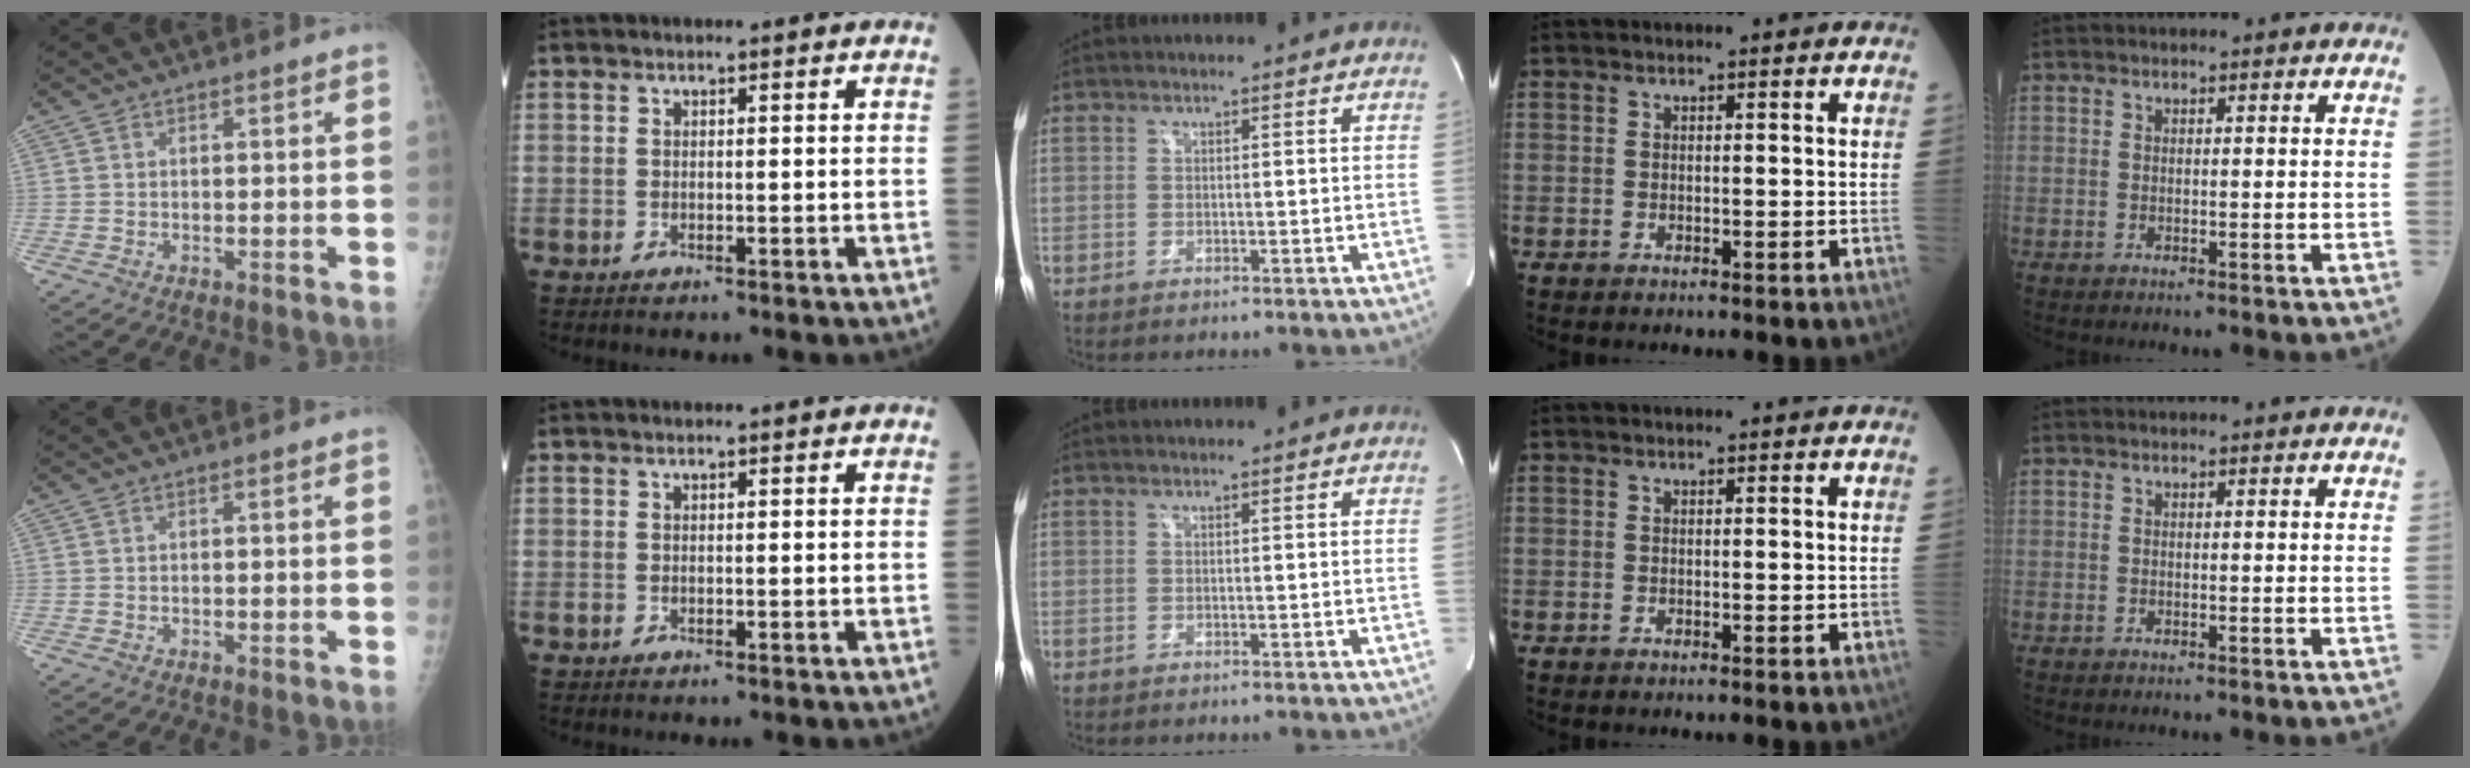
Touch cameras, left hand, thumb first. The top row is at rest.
{}